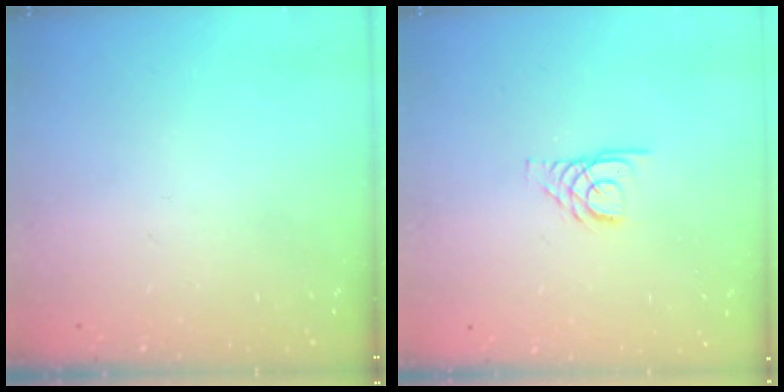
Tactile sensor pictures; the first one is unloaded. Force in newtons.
{"total": 3.3, "press": 3.3, "slide": 0.3}